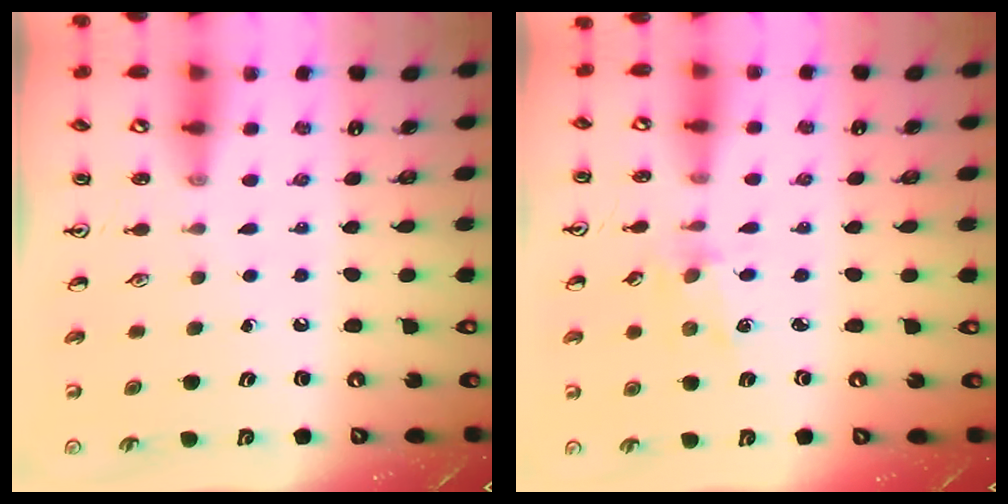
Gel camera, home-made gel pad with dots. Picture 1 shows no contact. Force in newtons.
{"total": 1.6, "press": 1.5, "slide": 0.3}